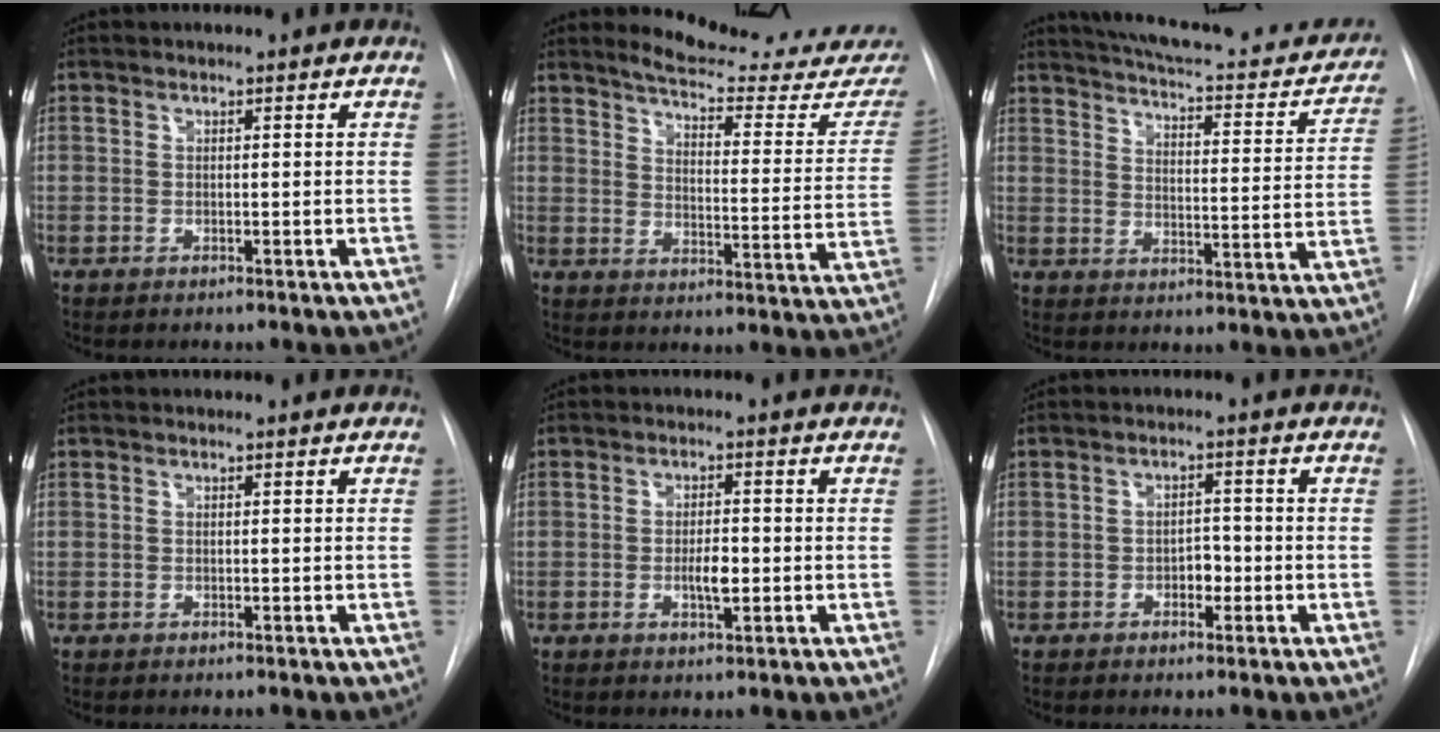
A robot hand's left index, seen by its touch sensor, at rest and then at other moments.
{"total": 17.8, "force": [17.0, 1.4, 4.9], "torque": [-0.059, -0.093, 0.199]}
{"total": 22.6, "force": [19.6, 5.4, 9.8], "torque": [-0.137, -0.017, 0.237]}
{"total": 0.0}
{"total": 3.3, "force": [-0.6, 1.0, 3.1], "torque": [-0.054, 0.000, -0.008]}
{"total": 2.5, "force": [-0.9, 1.5, 1.8], "torque": [-0.021, 0.007, -0.013]}